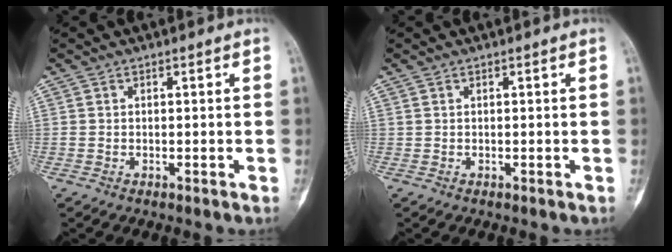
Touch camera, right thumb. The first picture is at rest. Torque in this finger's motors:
{"motor_torque": [0.00, -0.10, 0.02, -0.18, 0.02]}